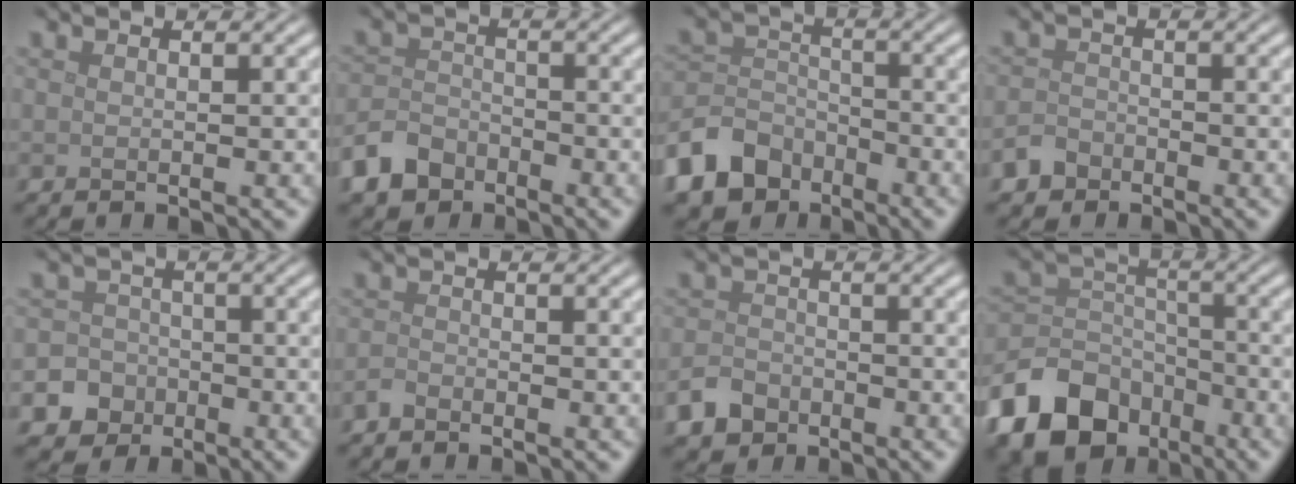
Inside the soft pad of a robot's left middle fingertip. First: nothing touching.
{"total": 3.9, "force": [-2.7, 2.6, 1.3], "torque": [-0.028, 0.002, -0.059]}
{"total": 6.7, "force": [-4.5, 4.5, 2.0], "torque": [-0.035, -0.002, -0.099]}
{"total": 1.9, "force": [-1.4, 1.3, 0.3], "torque": [0.000, 0.005, -0.033]}
{"total": 6.4, "force": [-3.2, 5.4, 0.8], "torque": [-0.001, -0.013, -0.073]}
{"total": 1.0, "force": [-0.9, 0.4, 0.3], "torque": [-0.006, 0.001, -0.021]}
{"total": 3.1, "force": [-2.0, 2.2, 1.0], "torque": [-0.018, -0.002, -0.043]}
{"total": 10.8, "force": [-6.7, 7.4, 4.1], "torque": [-0.093, -0.010, -0.129]}